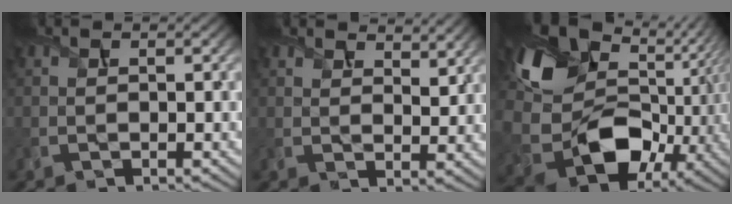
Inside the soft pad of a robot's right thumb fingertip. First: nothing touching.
{"total": 4.9, "force": [3.8, 2.0, 2.3], "torque": [-0.045, -0.002, 0.062]}
{"total": 16.5, "force": [-0.3, 12.5, 10.8], "torque": [-0.222, -0.029, 0.005]}